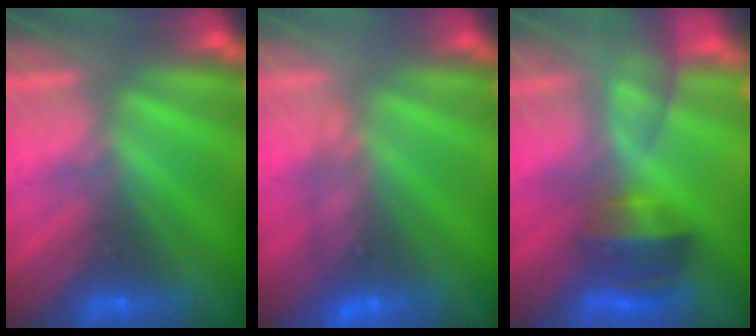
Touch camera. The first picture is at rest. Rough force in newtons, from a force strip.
{"total": 4.2}
{"total": 9.2}